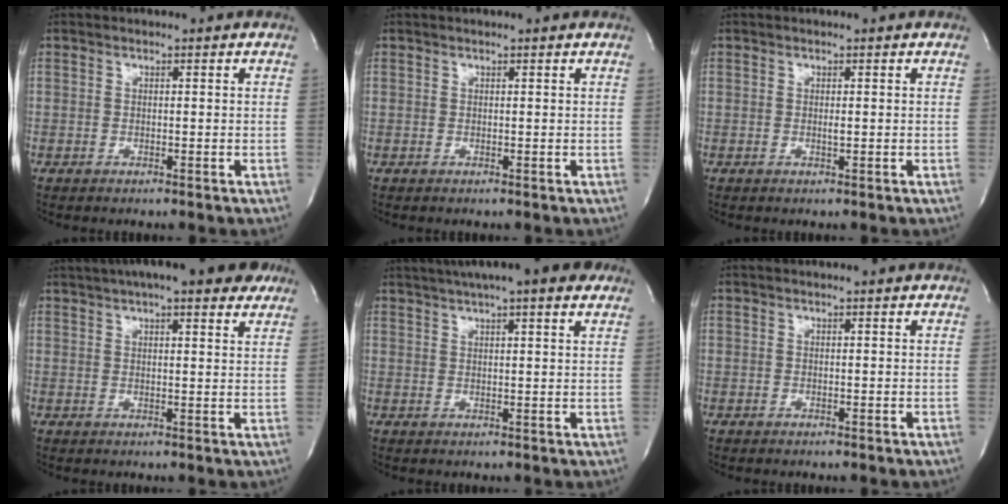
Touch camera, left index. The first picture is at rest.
{"total": 1.1, "force": [1.1, 0.0, 0.4], "torque": [-0.010, 0.009, 0.013]}
{"total": 0.5, "force": [0.1, 0.0, 0.5], "torque": [-0.014, -0.002, 0.001]}
{"total": 15.7, "force": [12.3, 3.1, 9.3], "torque": [-0.151, 0.040, 0.160]}
{"total": 13.5, "force": [10.6, 1.5, 8.2], "torque": [-0.136, 0.038, 0.139]}
{"total": 1.6, "force": [1.5, 0.1, 0.5], "torque": [-0.011, 0.013, 0.017]}